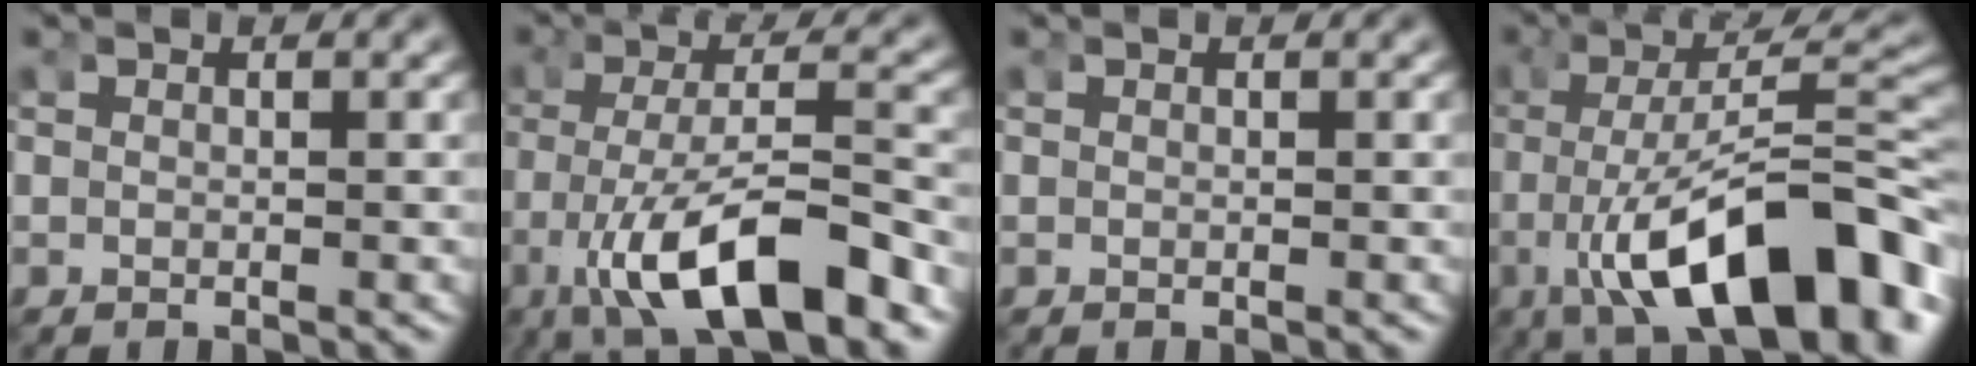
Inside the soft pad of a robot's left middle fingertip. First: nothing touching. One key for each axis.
{"total": 9.5, "fx": -4.2, "fy": 3.1, "fz": 7.9, "tx": -0.147, "ty": -0.025, "tz": -0.049}
{"total": 0.0}
{"total": 12.7, "fx": -4.9, "fy": 4.4, "fz": 10.9, "tx": -0.172, "ty": -0.021, "tz": -0.058}